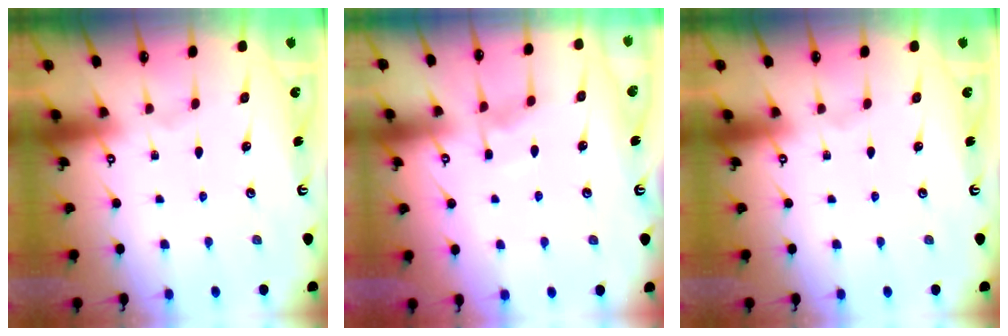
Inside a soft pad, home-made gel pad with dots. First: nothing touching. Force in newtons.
{"total": 4.2, "press": 4.2, "slide": 0.6}
{"total": 0.0}